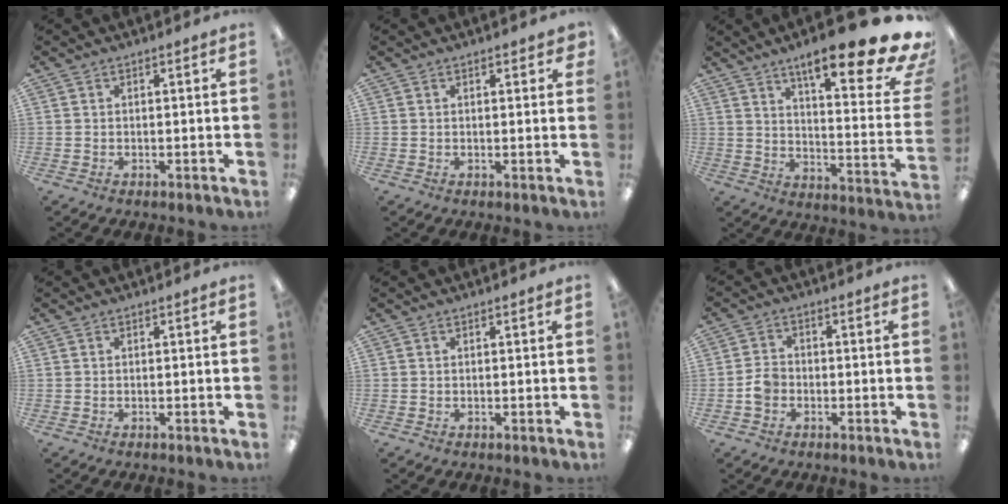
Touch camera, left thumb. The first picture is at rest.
{"total": 1.7, "force": [1.2, 0.5, 1.1], "torque": [-0.009, -0.005, 0.017]}
{"total": 21.5, "force": [14.6, 4.2, 15.1], "torque": [-0.211, -0.120, 0.227]}
{"total": 0.0}
{"total": 0.0}
{"total": 4.3, "force": [-1.5, 3.2, 2.4], "torque": [-0.039, 0.011, -0.026]}